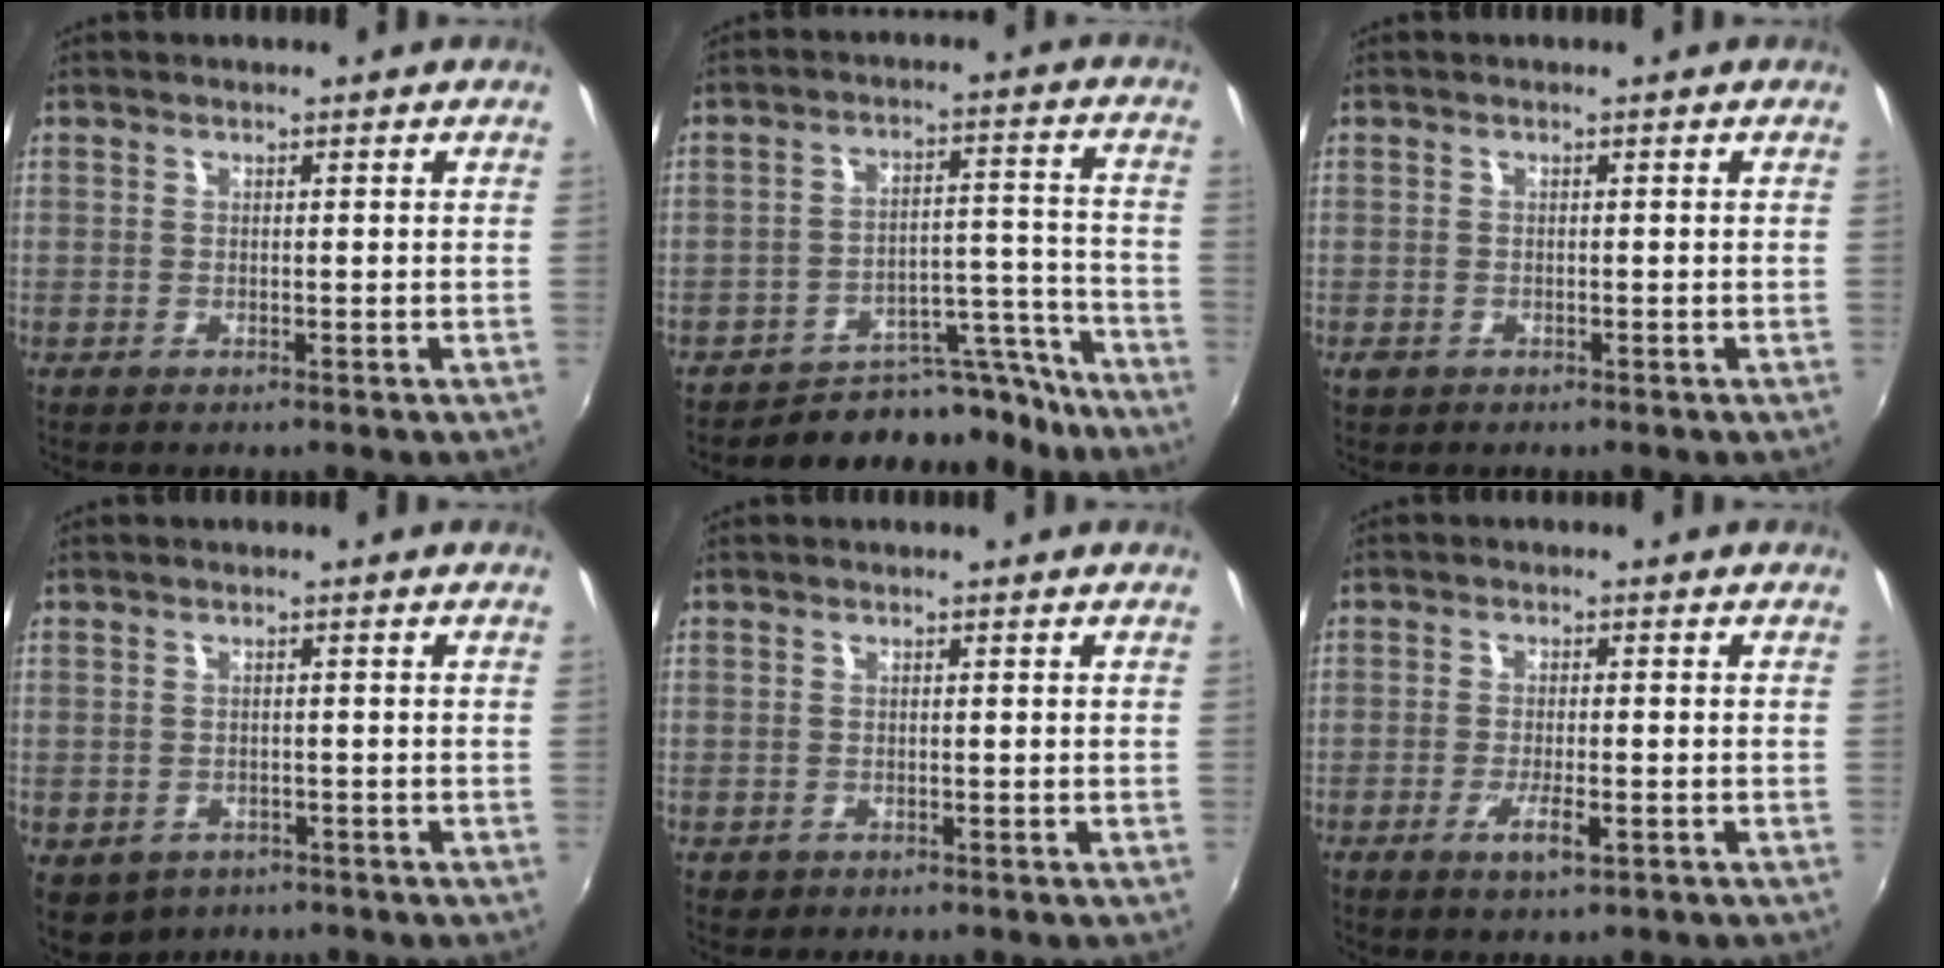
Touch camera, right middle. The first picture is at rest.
{"total": 11.4, "force": [-10.5, 4.1, 1.4], "torque": [-0.004, 0.054, -0.142]}
{"total": 1.4, "force": [-0.7, 1.1, 0.5], "torque": [-0.011, -0.003, -0.013]}
{"total": 6.0, "force": [-3.0, 4.4, 2.7], "torque": [-0.063, -0.022, -0.034]}
{"total": 0.9, "force": [-0.4, 0.8, 0.2], "torque": [-0.007, -0.003, -0.004]}
{"total": 4.2, "force": [-2.1, 1.0, 3.5], "torque": [-0.074, -0.008, -0.035]}